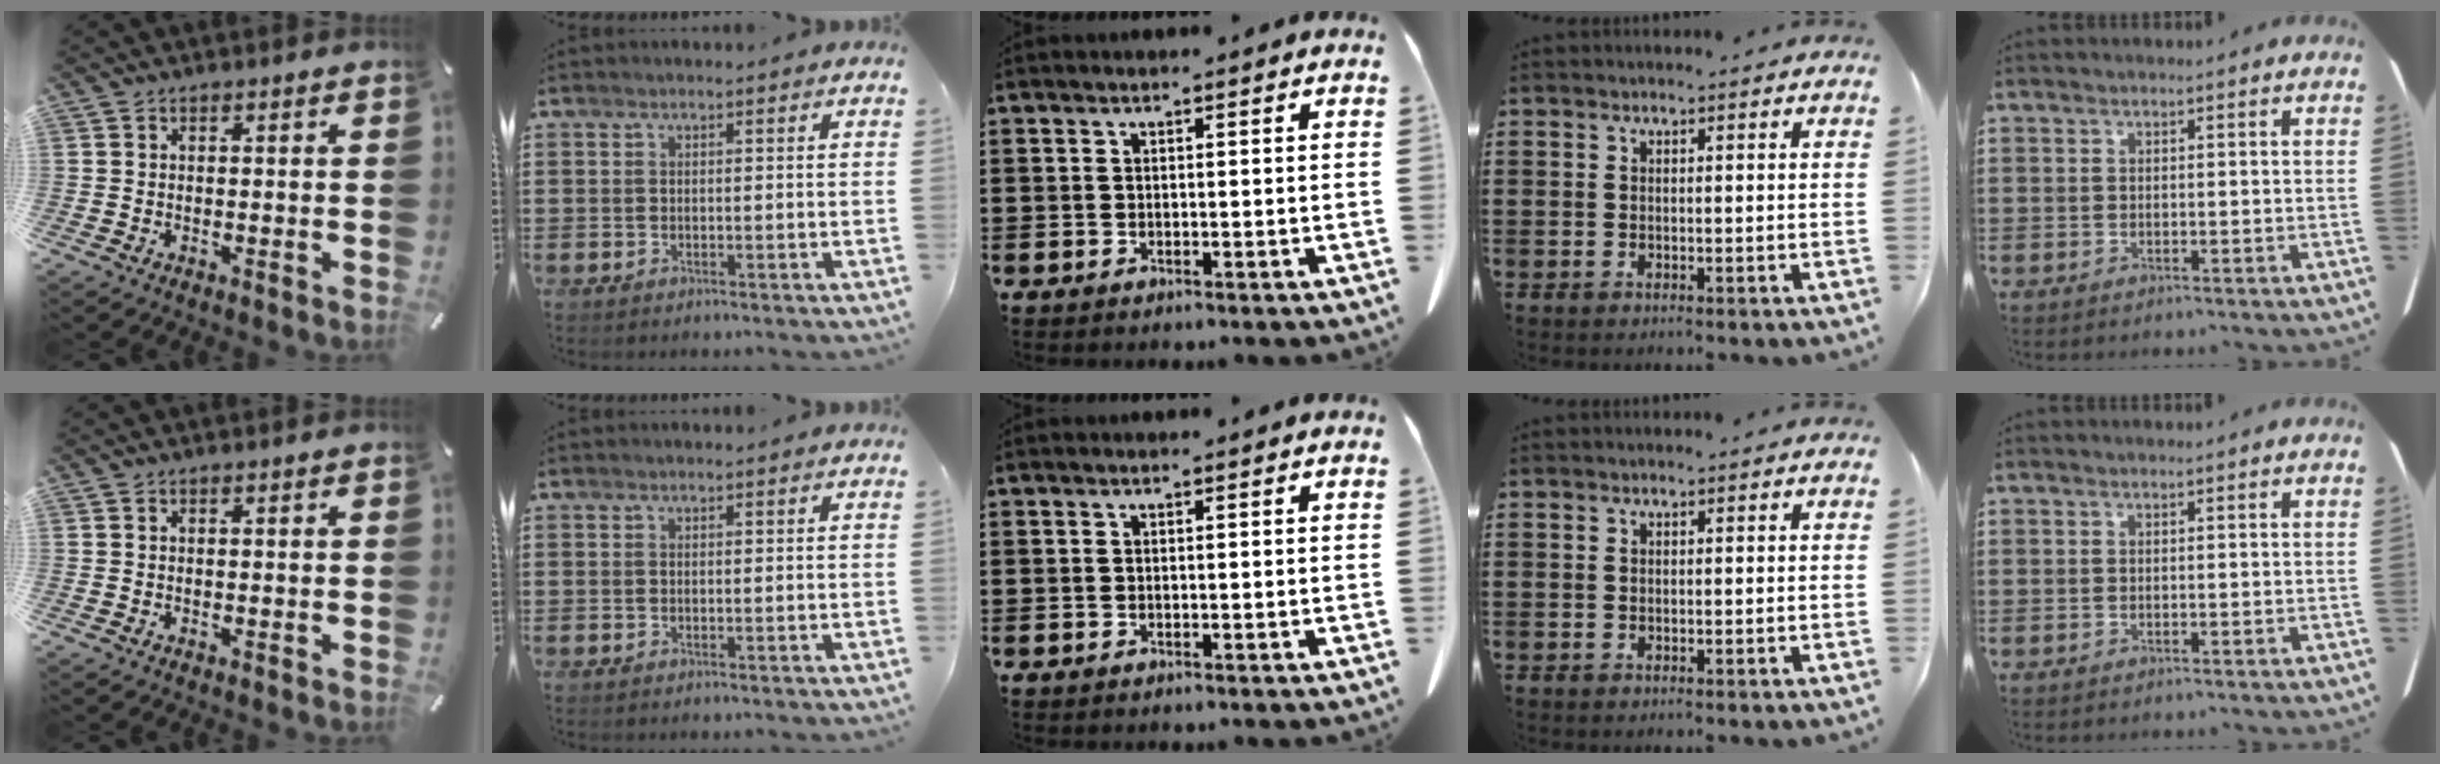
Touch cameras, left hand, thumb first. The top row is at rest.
{}